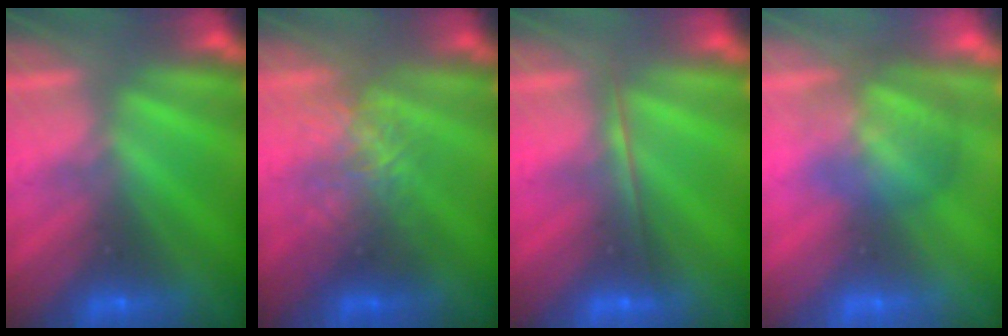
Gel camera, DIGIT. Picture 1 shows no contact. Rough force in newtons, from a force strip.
{"total": 2.4}
{"total": 1.8}
{"total": 3.2}